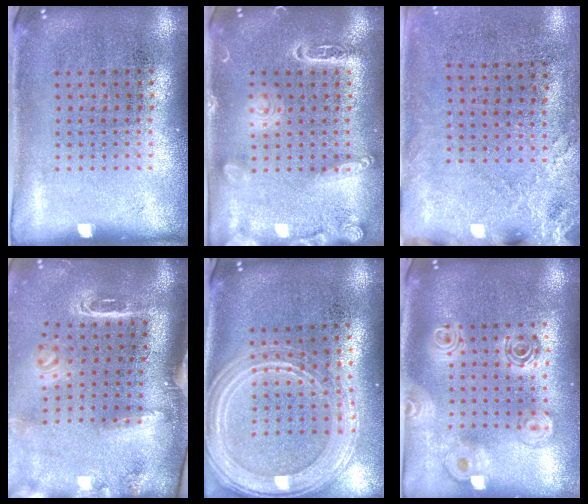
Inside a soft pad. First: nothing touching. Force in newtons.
{"total": 1.9, "press": 1.8, "slide": 0.4}
{"total": 2.5, "press": 2.0, "slide": 1.5}
{"total": 3.1, "press": 2.1, "slide": 2.3}
{"total": 2.3, "press": 2.1, "slide": 1.0}
{"total": 2.1, "press": 1.7, "slide": 1.2}